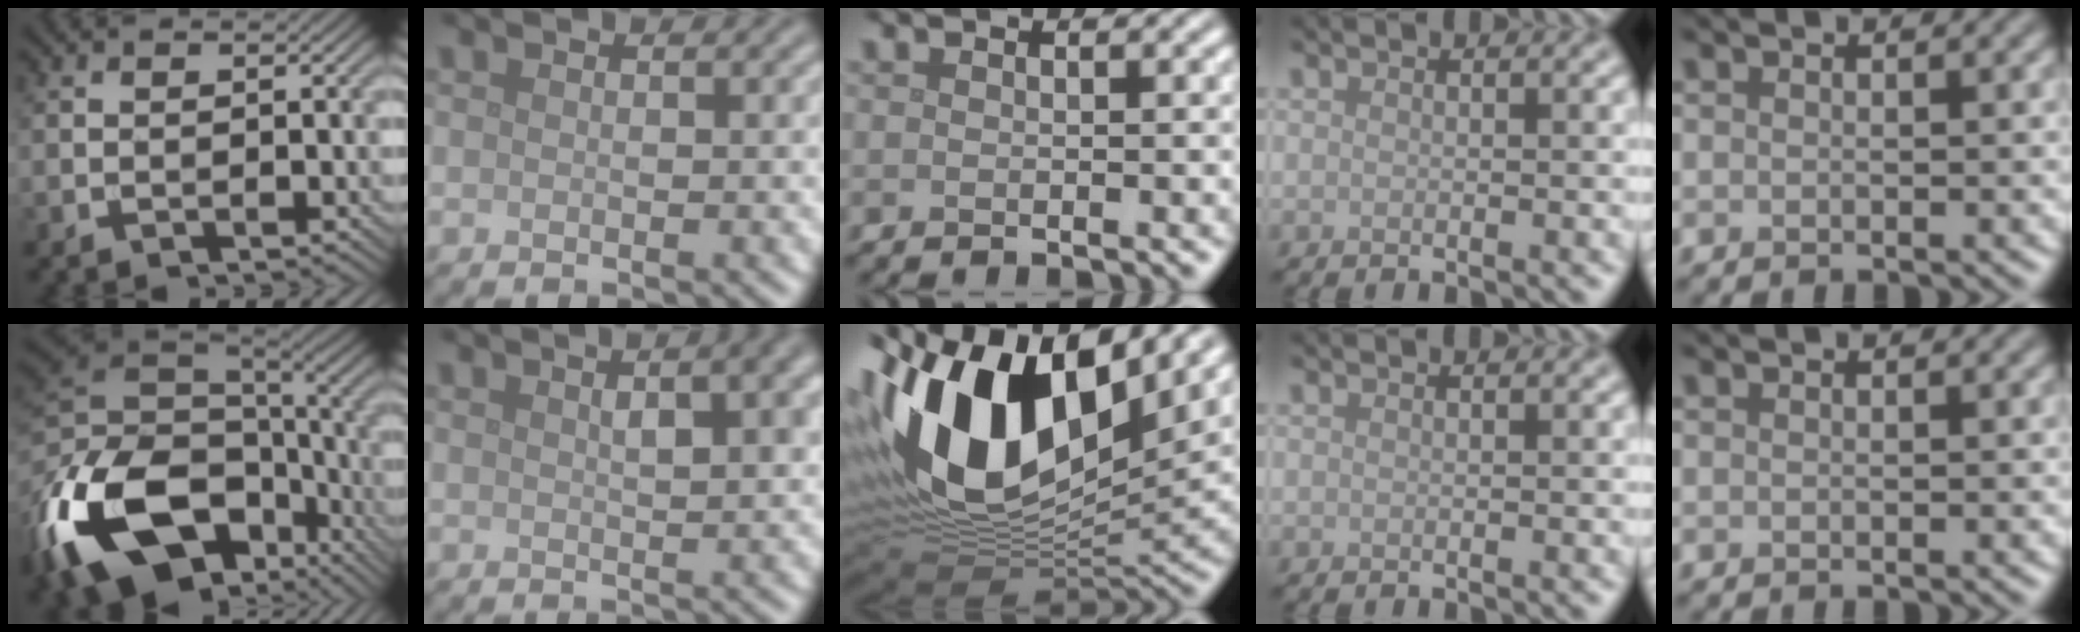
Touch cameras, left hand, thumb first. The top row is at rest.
{"thumb": {"total": 20.3, "force": [-8.4, 13.1, 13.1], "torque": [-0.324, -0.044, -0.122]}, "index": {"total": 4.5, "force": [1.4, 1.5, 4.0], "torque": [-0.044, 0.015, 0.019]}, "middle": {"total": 17.4, "force": [4.8, 9.6, 13.6], "torque": [-0.279, 0.004, 0.078]}}